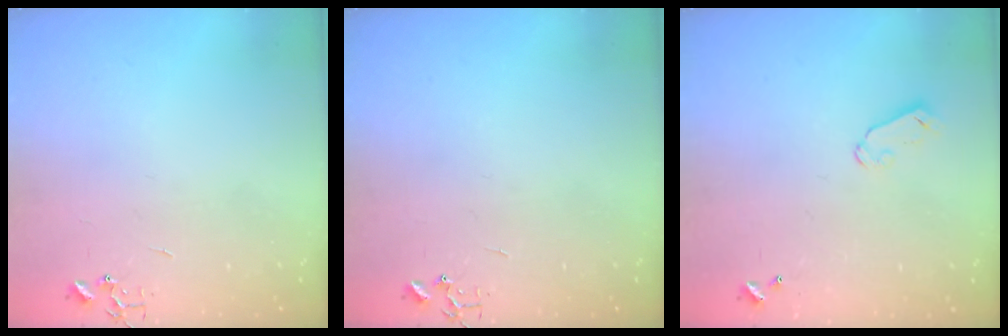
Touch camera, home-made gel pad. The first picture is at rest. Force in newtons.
{"total": 0.0}
{"total": 4.1, "press": 4.0, "slide": 0.4}